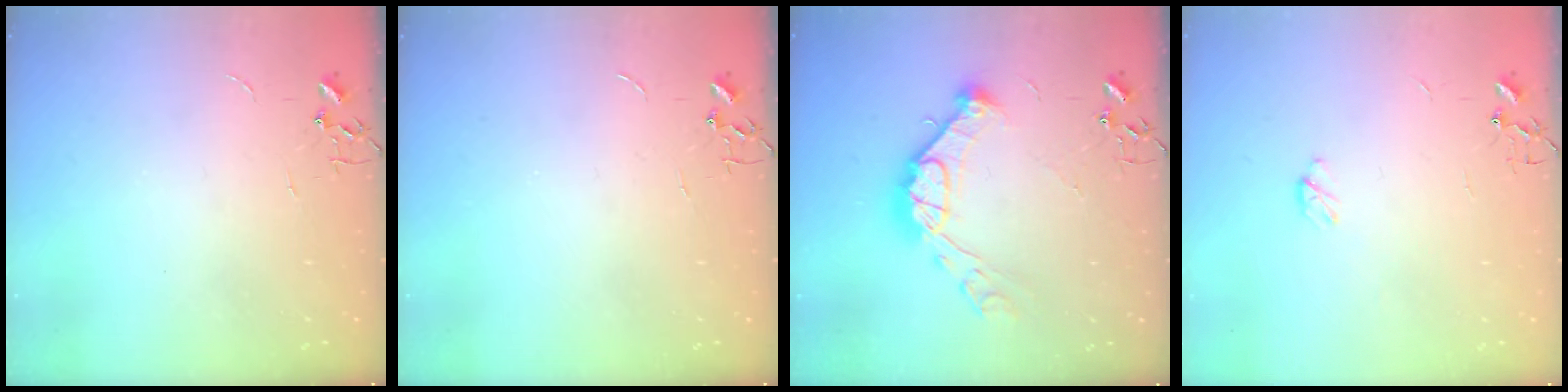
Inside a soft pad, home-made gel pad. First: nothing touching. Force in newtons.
{"total": 0.0}
{"total": 15.3, "press": 15.2, "slide": 1.9}
{"total": 3.9, "press": 3.8, "slide": 0.5}